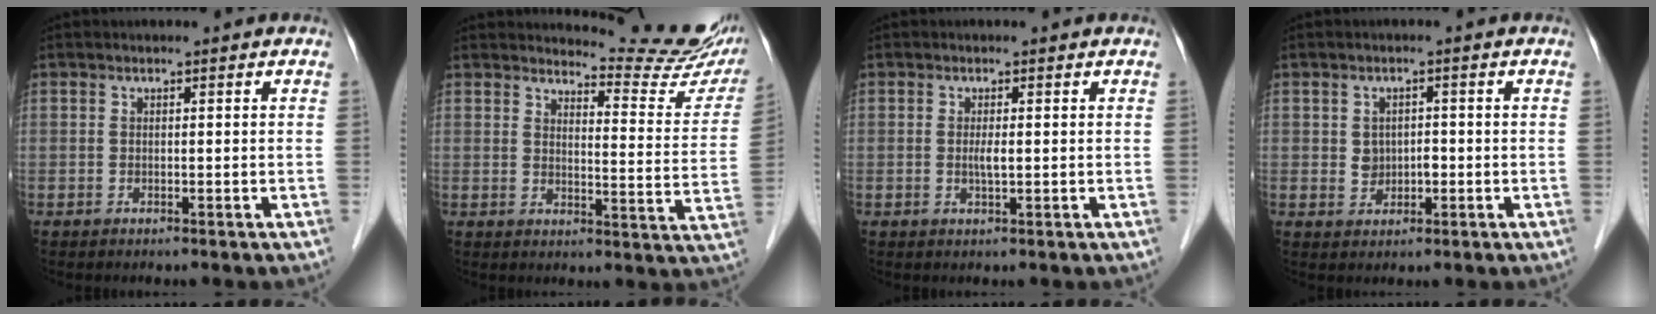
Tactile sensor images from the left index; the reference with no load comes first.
{"total": 13.4, "force": [13.1, 0.4, 2.5], "torque": [-0.026, -0.086, 0.141]}
{"total": 1.4, "force": [0.0, 0.2, 1.4], "torque": [-0.029, -0.002, 0.000]}
{"total": 2.6, "force": [-0.2, 2.2, 1.3], "torque": [-0.019, 0.004, 0.002]}